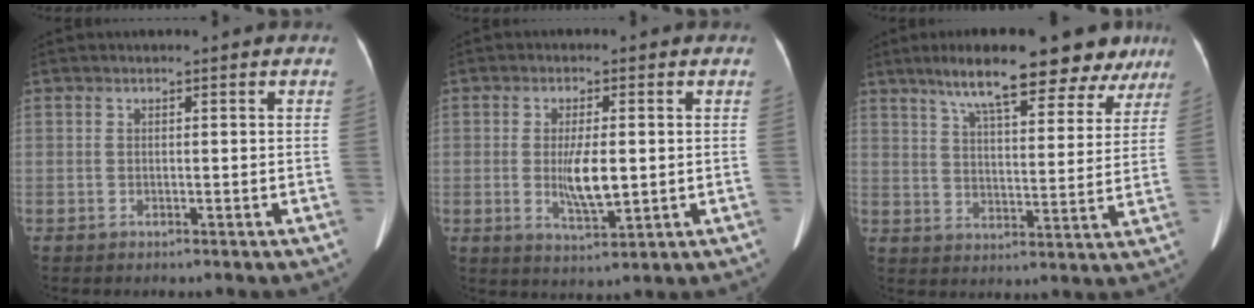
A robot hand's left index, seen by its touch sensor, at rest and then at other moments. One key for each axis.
{"total": 5.5, "fx": -0.7, "fy": 1.4, "fz": 5.3, "tx": -0.098, "ty": -0.029, "tz": -0.010}
{"total": 17.1, "fx": 12.9, "fy": 4.6, "fz": 10.1, "tx": -0.133, "ty": 0.008, "tz": 0.174}